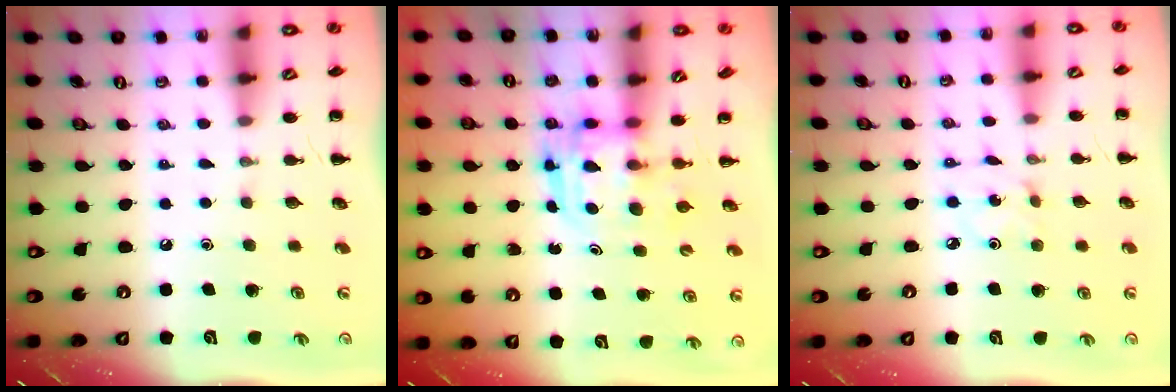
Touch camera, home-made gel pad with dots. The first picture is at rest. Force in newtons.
{"total": 3.1, "press": 3.1, "slide": 0.3}
{"total": 1.0, "press": 1.0, "slide": 0.2}